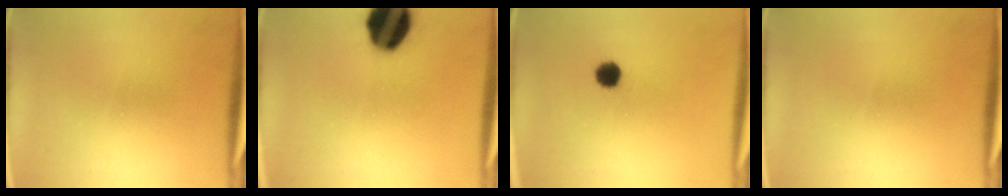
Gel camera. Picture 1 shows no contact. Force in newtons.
{"total": 15.8}
{"total": 3.7}
{"total": 0.0}